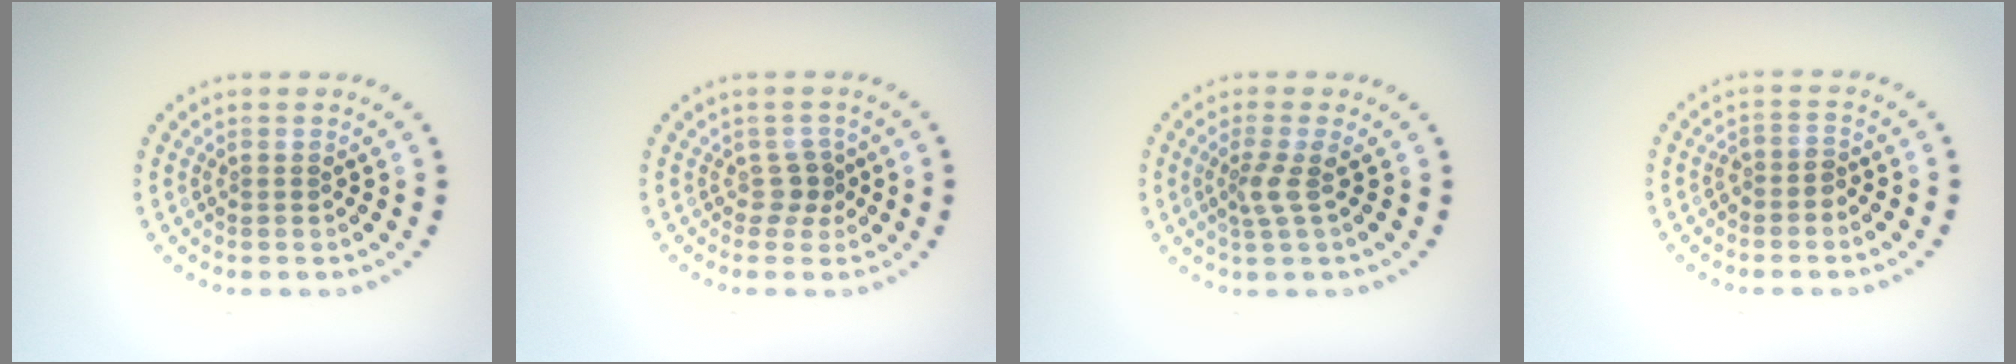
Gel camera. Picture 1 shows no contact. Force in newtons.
{"total": 1.6, "press": 1.1, "slide": 1.2}
{"total": 1.9, "press": 1.4, "slide": 1.3}
{"total": 1.4, "press": 1.1, "slide": 0.9}